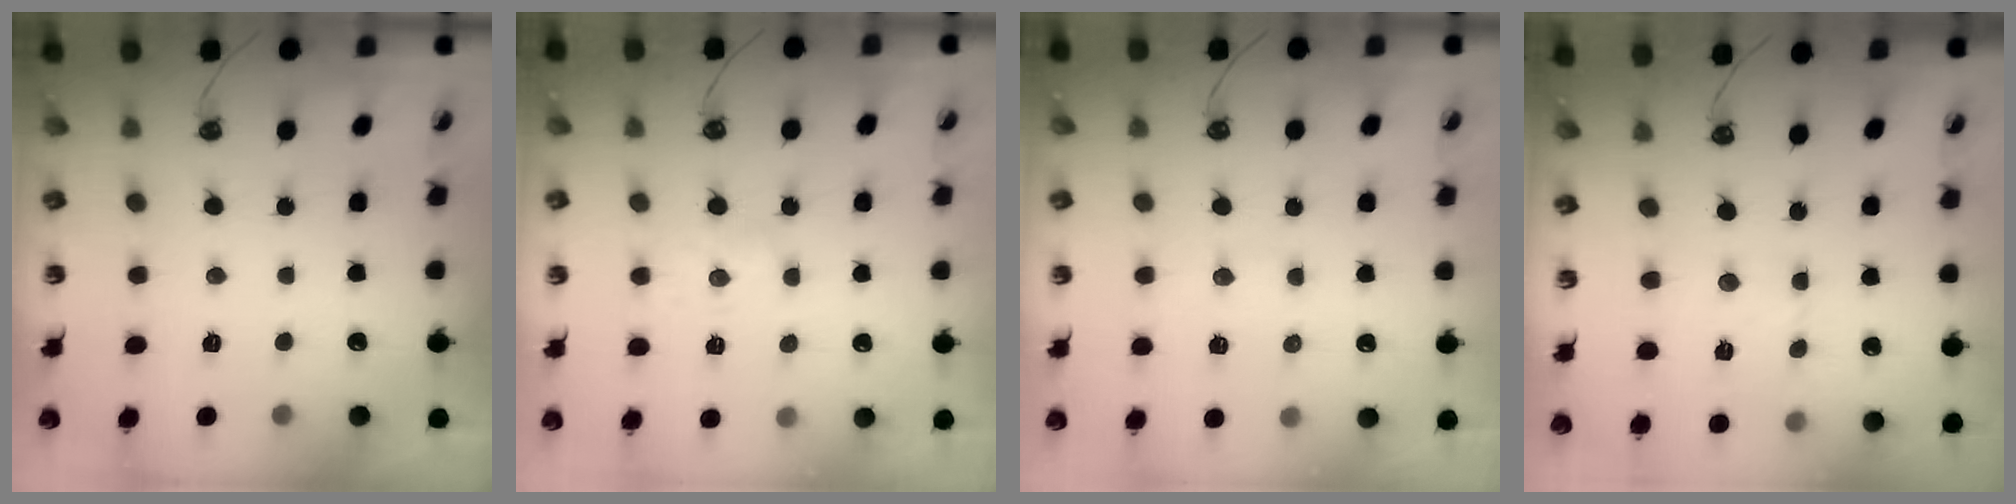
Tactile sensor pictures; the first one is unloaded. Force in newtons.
{"total": 6.6, "press": 6.5, "slide": 1.3}
{"total": 6.6, "press": 6.6, "slide": 0.9}
{"total": 2.6, "press": 2.5, "slide": 0.7}